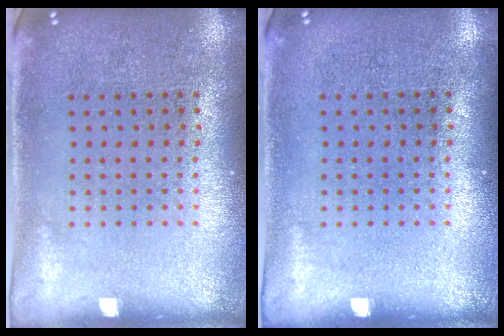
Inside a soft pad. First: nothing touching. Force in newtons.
{"total": 0.0}